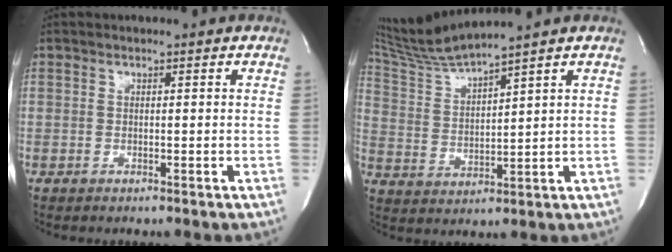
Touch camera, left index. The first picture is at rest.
{"total": 8.1, "force": [7.5, -1.9, 2.5], "torque": [-0.065, -0.004, 0.159]}